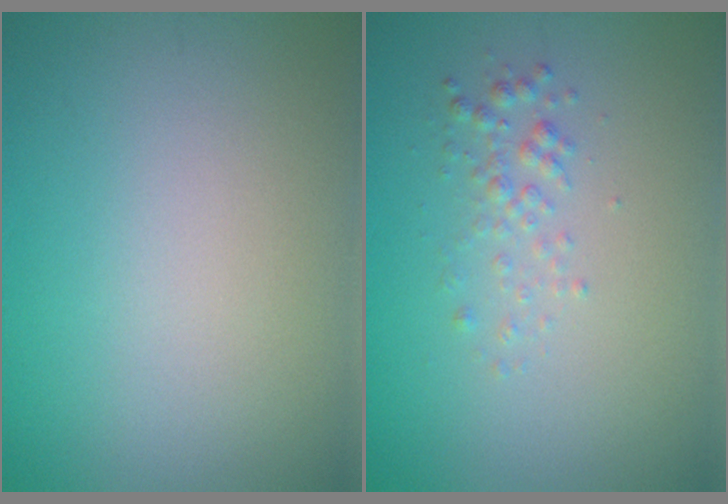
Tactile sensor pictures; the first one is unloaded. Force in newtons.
{"total": 1.5, "press": 1.5, "slide": 0.1}